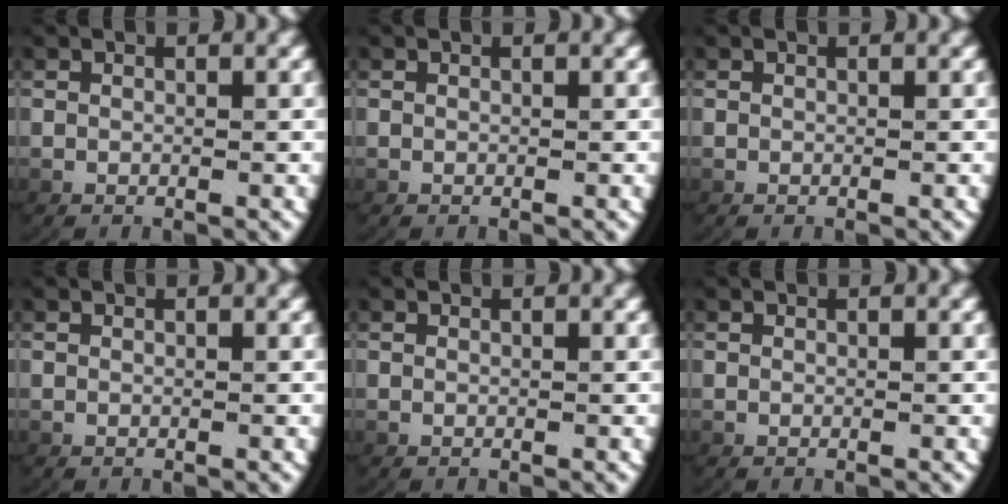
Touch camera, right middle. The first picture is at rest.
{"total": 0.0}
{"total": 0.0}
{"total": 0.0}
{"total": 0.0}
{"total": 0.0}